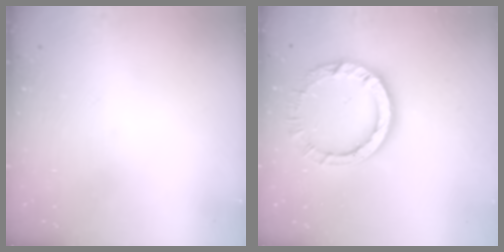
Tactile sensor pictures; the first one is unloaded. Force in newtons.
{"total": 10.2, "press": 10.2, "slide": 0.9}